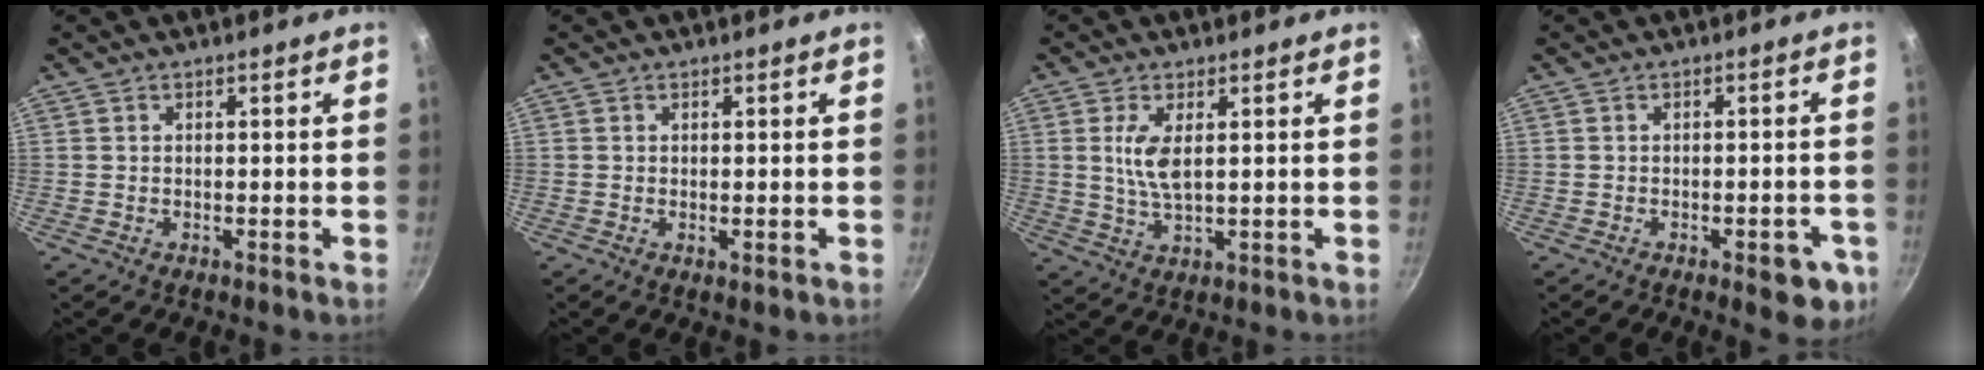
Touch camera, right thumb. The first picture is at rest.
{"total": 0.7, "force": [0.0, 0.2, 0.7], "torque": [-0.011, -0.004, -0.001]}
{"total": 5.8, "force": [1.3, 2.3, 5.2], "torque": [-0.103, -0.008, 0.028]}
{"total": 6.6, "force": [-2.8, 2.9, 5.3], "torque": [-0.043, 0.013, -0.028]}